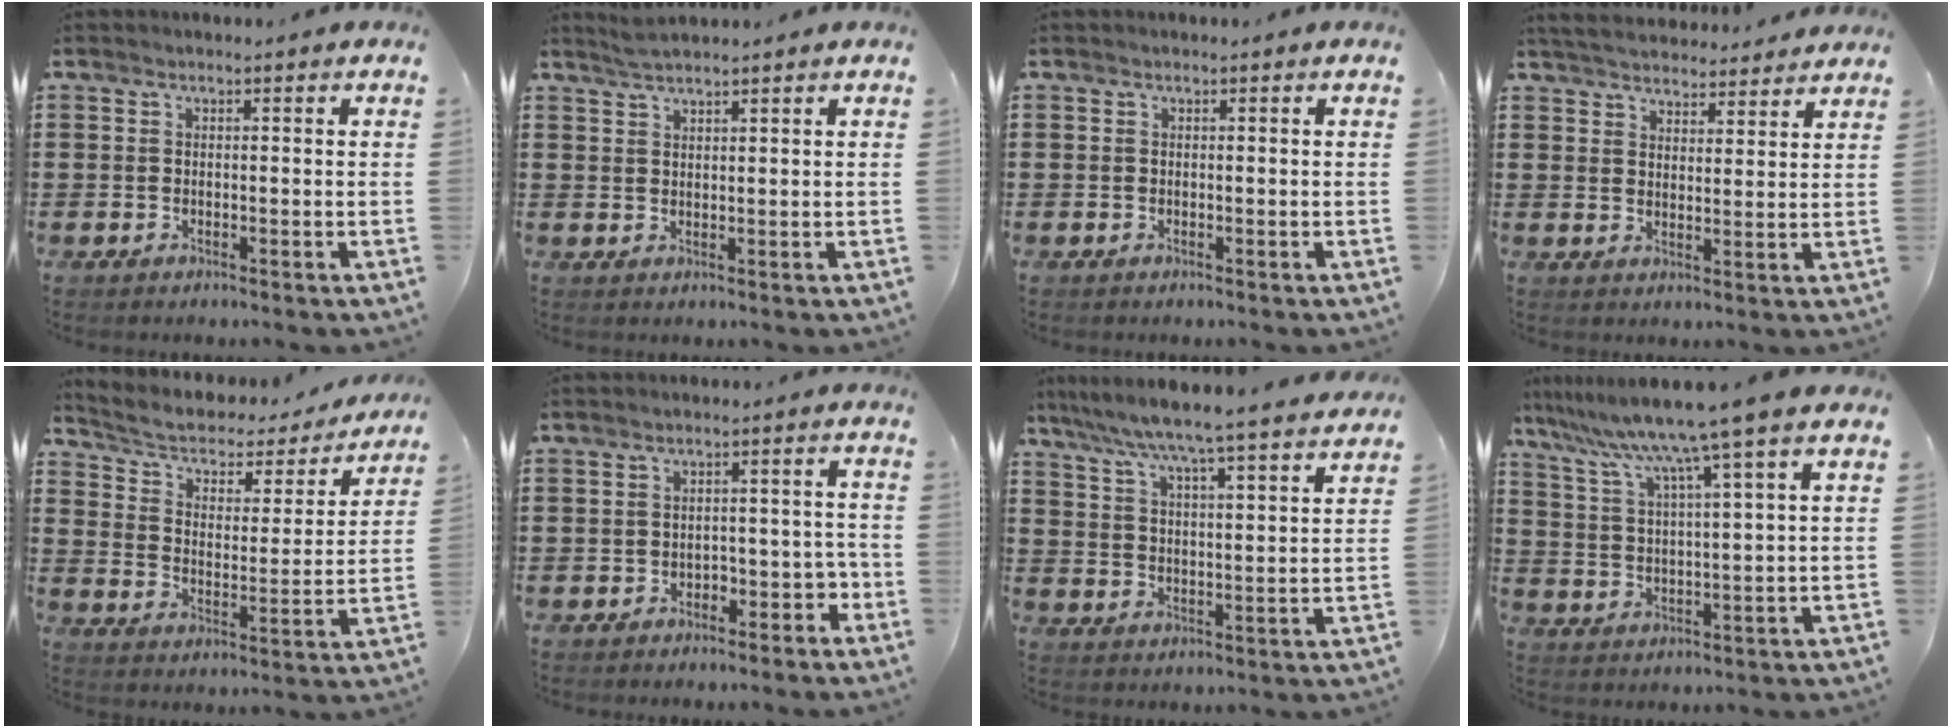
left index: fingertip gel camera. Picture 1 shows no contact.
{"total": 1.9, "force": [1.8, -0.2, 0.6], "torque": [-0.015, 0.001, 0.035]}
{"total": 0.0}
{"total": 4.2, "force": [4.2, 0.5, 0.5], "torque": [-0.025, -0.017, 0.076]}
{"total": 3.3, "force": [2.4, 1.8, 1.4], "torque": [-0.046, -0.021, 0.031]}
{"total": 3.2, "force": [-2.3, 1.6, 1.5], "torque": [-0.029, 0.009, -0.049]}
{"total": 5.7, "force": [5.2, -1.2, 2.0], "torque": [-0.063, -0.043, 0.081]}
{"total": 9.1, "force": [7.1, -1.5, 5.4], "torque": [-0.132, -0.043, 0.112]}